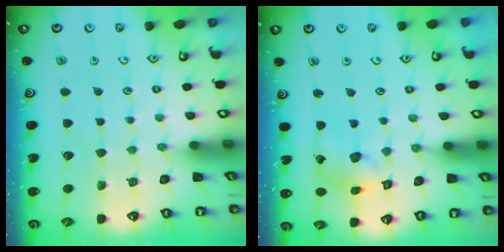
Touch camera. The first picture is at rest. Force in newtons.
{"total": 10.9, "press": 10.8, "slide": 1.4}